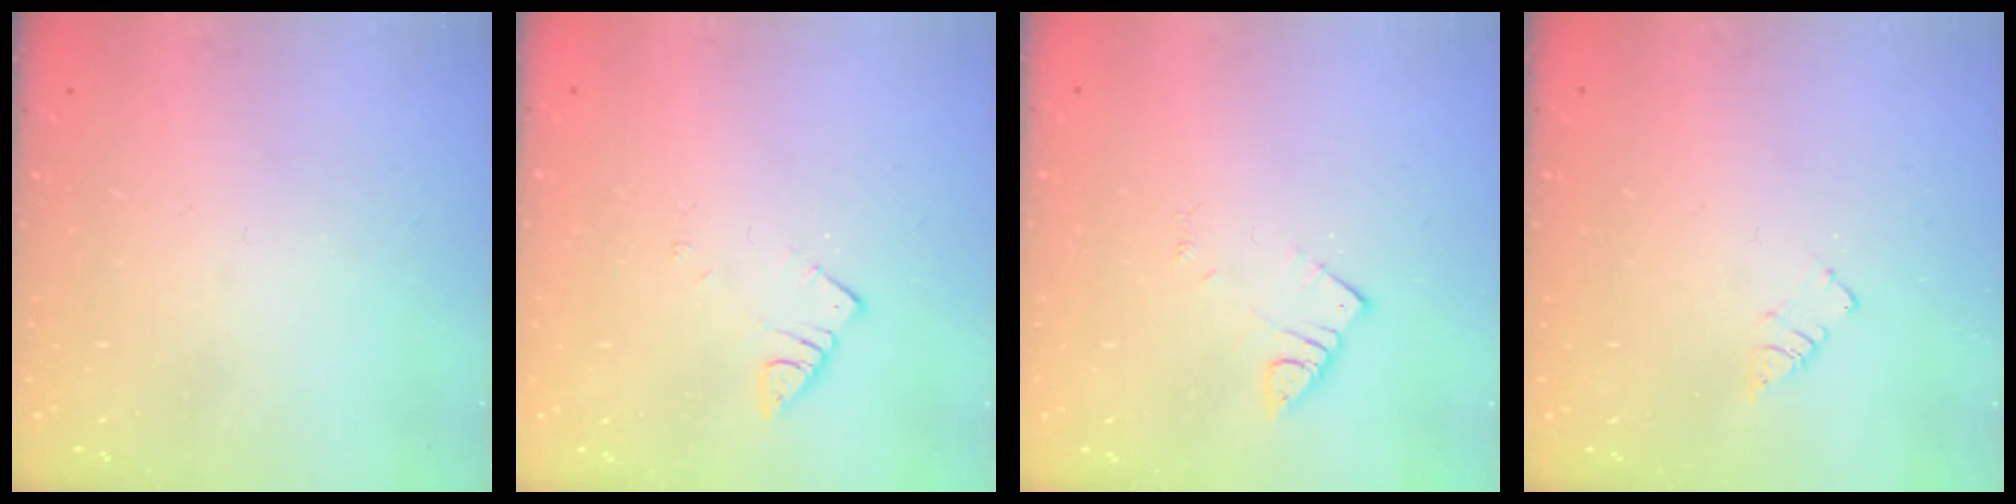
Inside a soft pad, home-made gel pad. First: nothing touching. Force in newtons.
{"total": 2.5, "press": 2.5, "slide": 0.3}
{"total": 2.6, "press": 2.6, "slide": 0.1}
{"total": 2.6, "press": 2.6, "slide": 0.3}